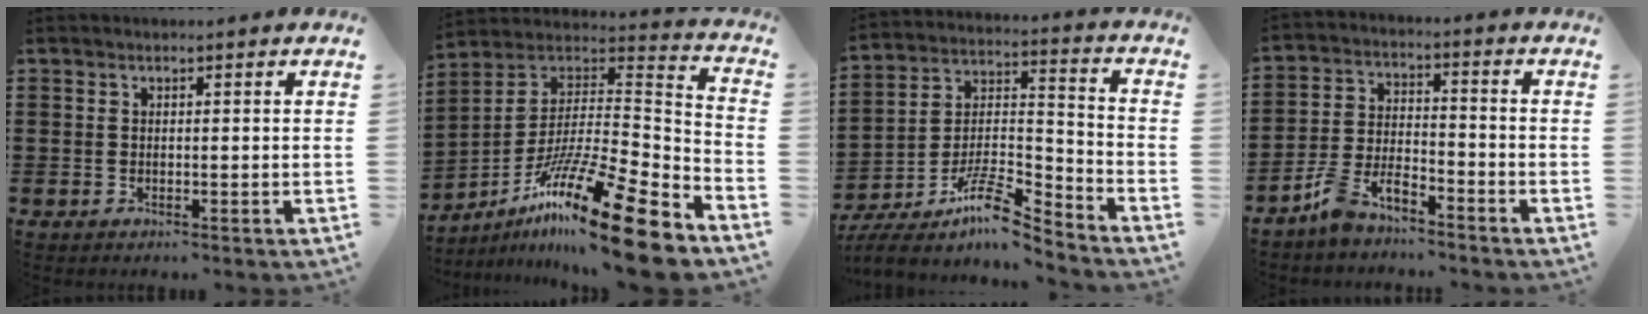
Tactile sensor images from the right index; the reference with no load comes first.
{"total": 20.0, "force": [-13.9, 2.0, 14.4], "torque": [-0.245, 0.041, -0.245]}
{"total": 10.3, "force": [-7.9, 2.6, 6.1], "torque": [-0.113, 0.015, -0.151]}
{"total": 6.1, "force": [-5.2, 1.7, 2.9], "torque": [-0.077, 0.002, -0.104]}